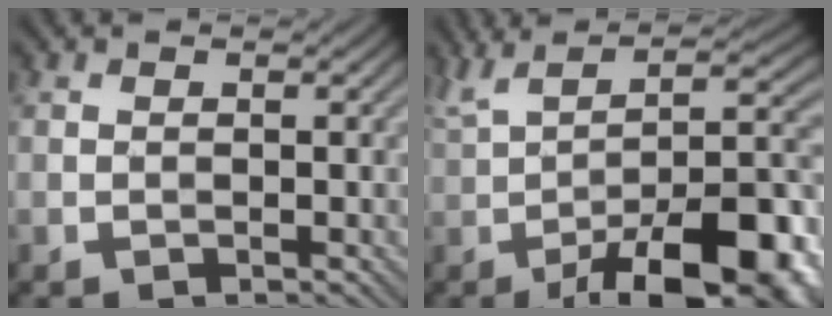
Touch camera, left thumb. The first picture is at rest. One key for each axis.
{"total": 16.9, "fx": -3.7, "fy": 5.7, "fz": 15.5, "tx": -0.227, "ty": 0.008, "tz": -0.045}